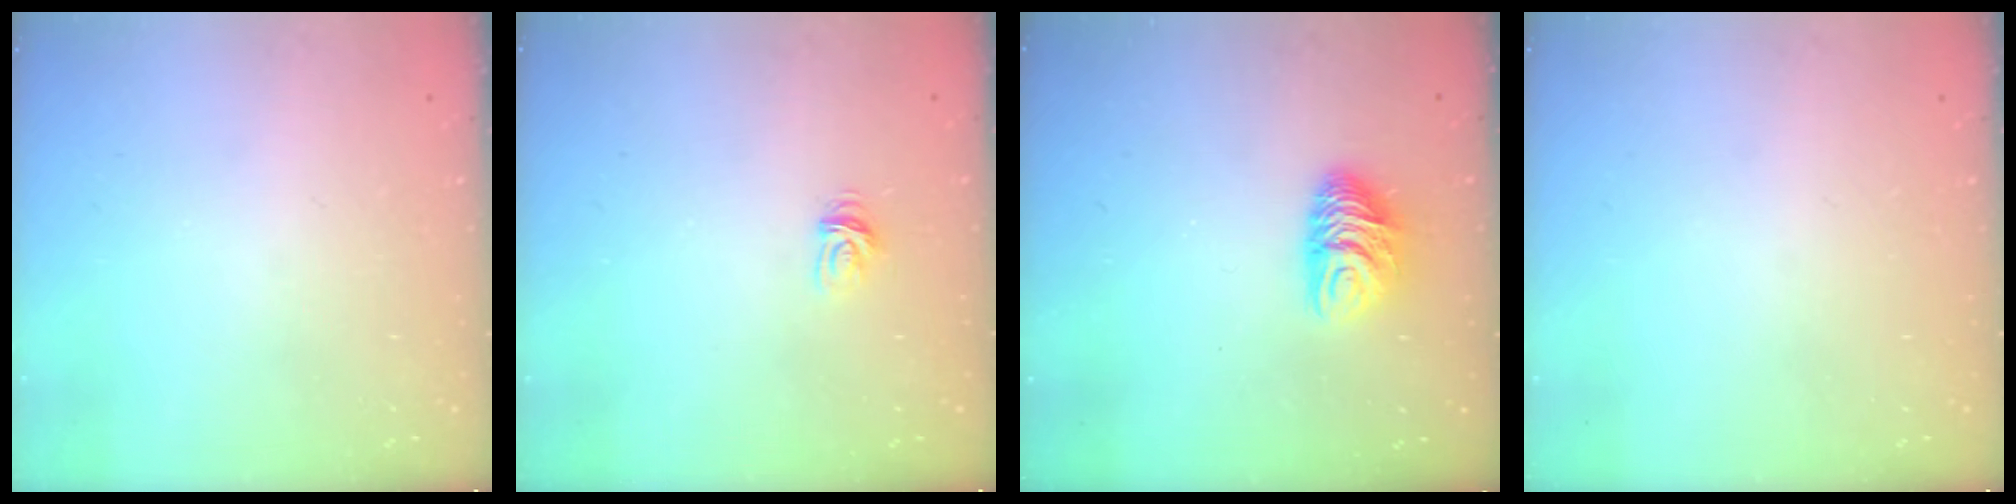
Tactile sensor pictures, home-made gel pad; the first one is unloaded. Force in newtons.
{"total": 3.5, "press": 3.4, "slide": 0.5}
{"total": 8.7, "press": 8.7, "slide": 0.7}
{"total": 0.0}